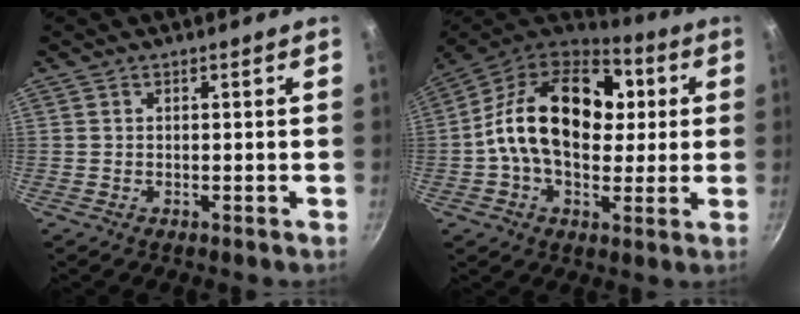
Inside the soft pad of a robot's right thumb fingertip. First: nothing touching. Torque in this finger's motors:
{"motor_torque": [-0.97, 2.21, 1.35, -0.81, 0.53]}